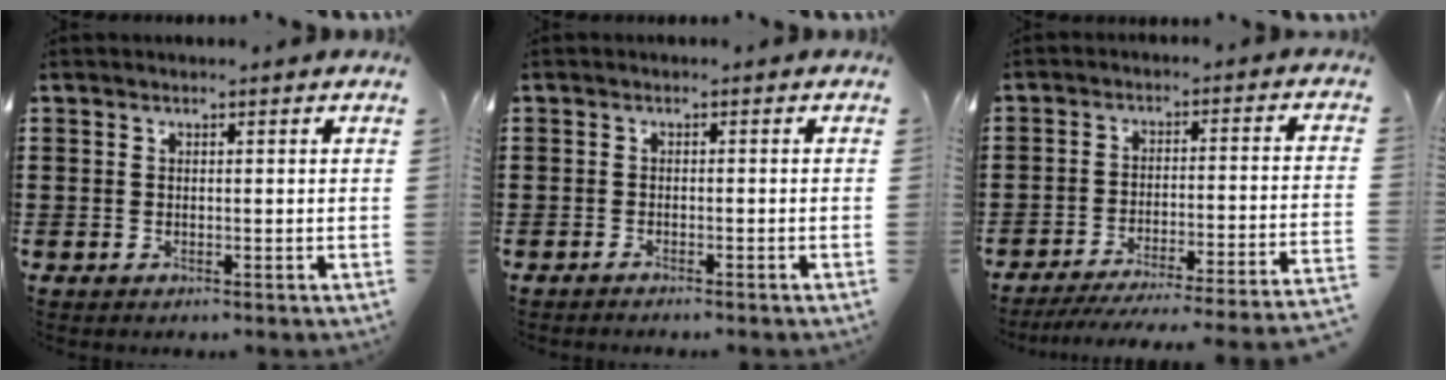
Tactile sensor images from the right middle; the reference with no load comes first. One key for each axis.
{"total": 0.9, "fx": -0.8, "fy": -0.1, "fz": 0.3, "tx": -0.006, "ty": -0.003, "tz": -0.015}
{"total": 5.5, "fx": -4.9, "fy": -0.6, "fz": 2.5, "tx": -0.046, "ty": -0.020, "tz": -0.102}